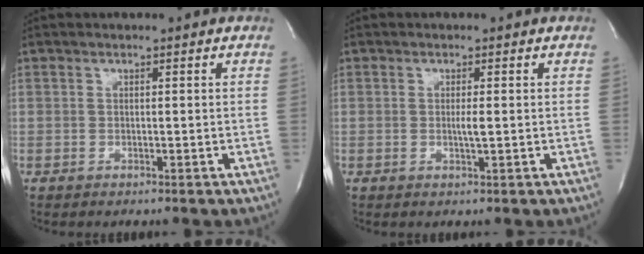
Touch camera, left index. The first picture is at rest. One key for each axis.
{"total": 1.4, "fx": -0.2, "fy": -0.1, "fz": 1.4, "tx": -0.035, "ty": -0.006, "tz": -0.002}